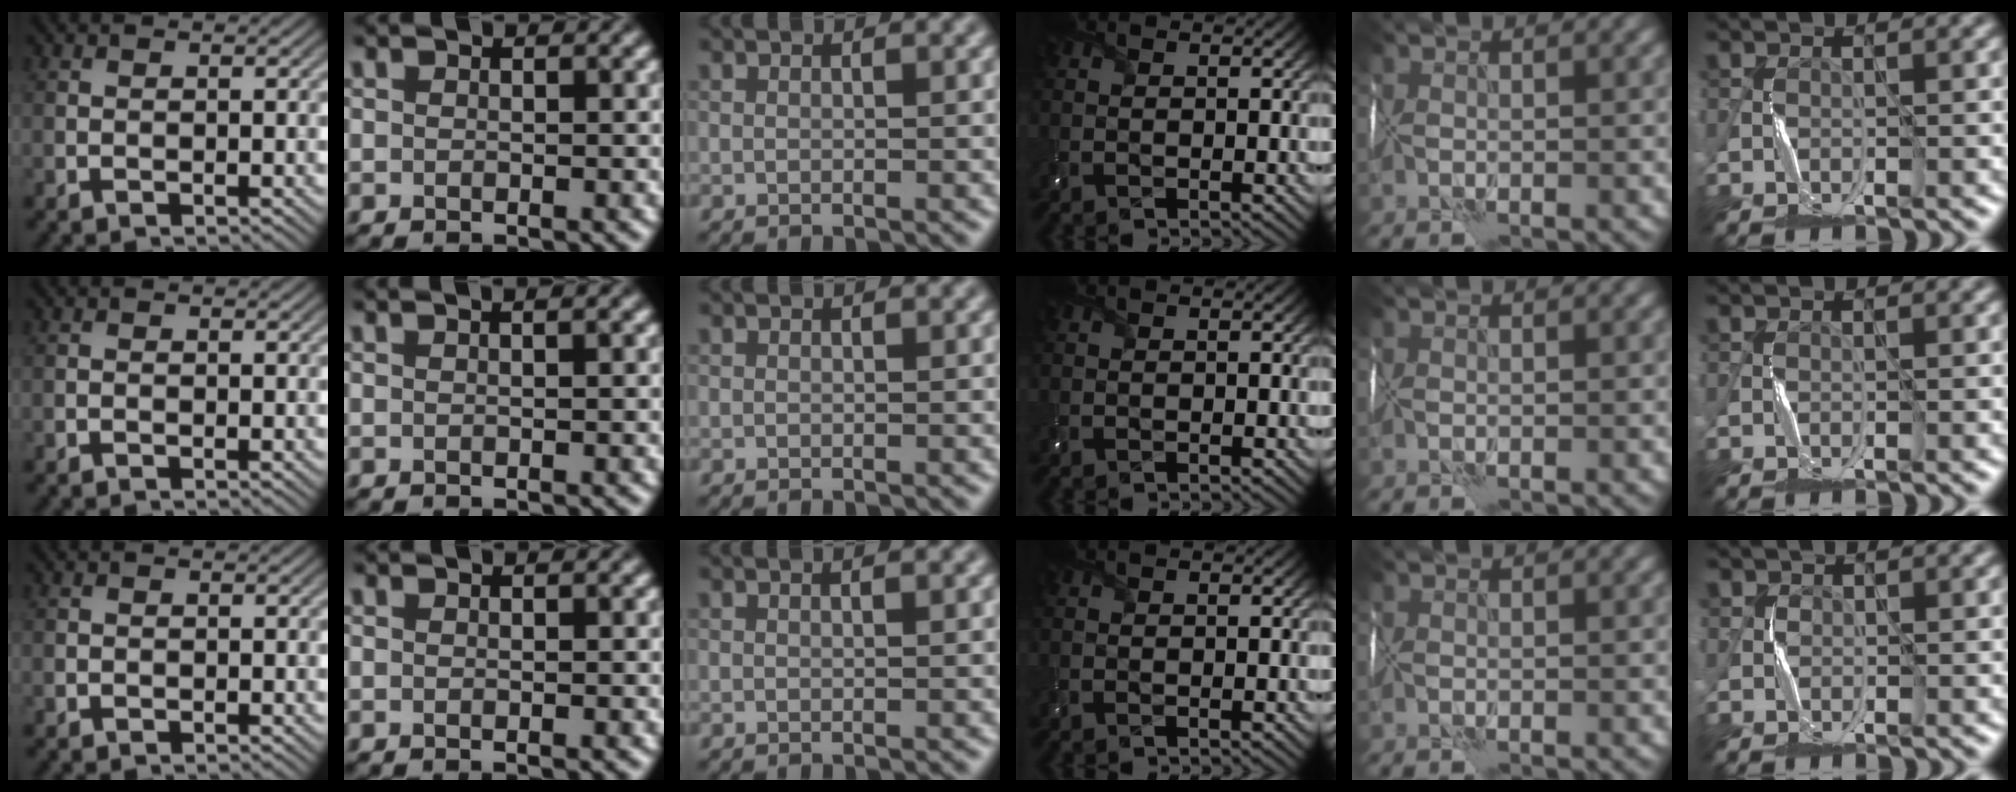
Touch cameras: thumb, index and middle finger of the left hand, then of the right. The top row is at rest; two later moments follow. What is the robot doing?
{"motion": "wrap", "object": "scarf"}